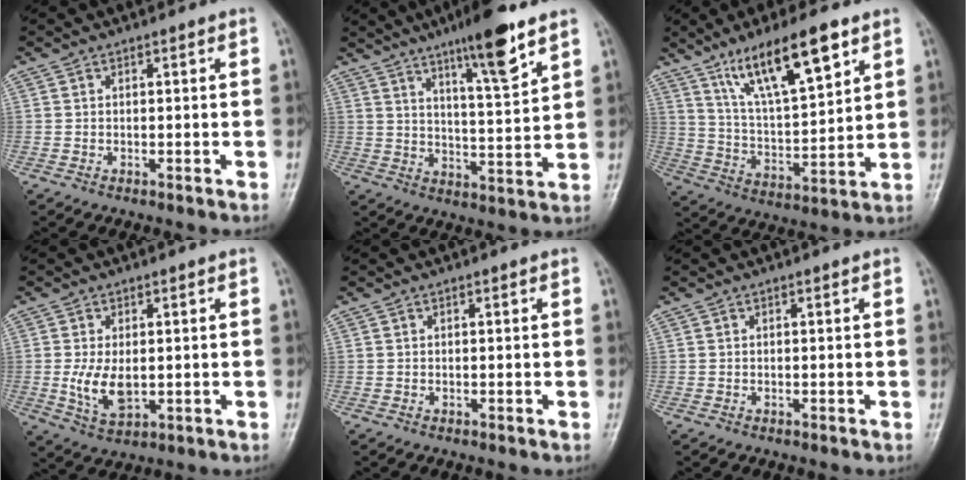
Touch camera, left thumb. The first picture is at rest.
{"total": 12.4, "force": [8.0, 1.7, 9.4], "torque": [-0.143, -0.045, 0.131]}
{"total": 15.9, "force": [9.4, 4.3, 12.1], "torque": [-0.193, -0.037, 0.176]}
{"total": 6.7, "force": [-0.2, 3.8, 5.5], "torque": [-0.102, -0.014, 0.005]}
{"total": 0.0}
{"total": 0.0}